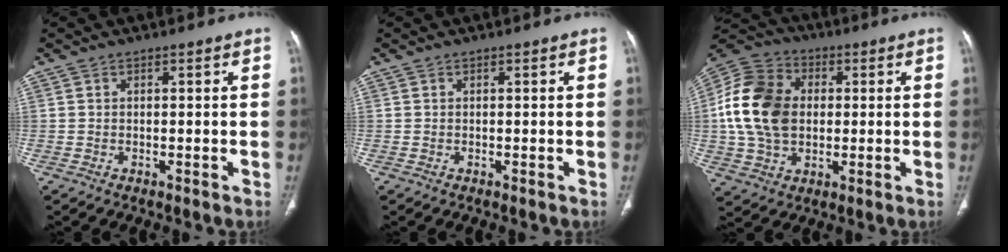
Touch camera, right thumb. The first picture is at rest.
{"total": 0.0}
{"total": 17.3, "force": [0.9, 12.8, 11.6], "torque": [-0.214, 0.019, 0.014]}